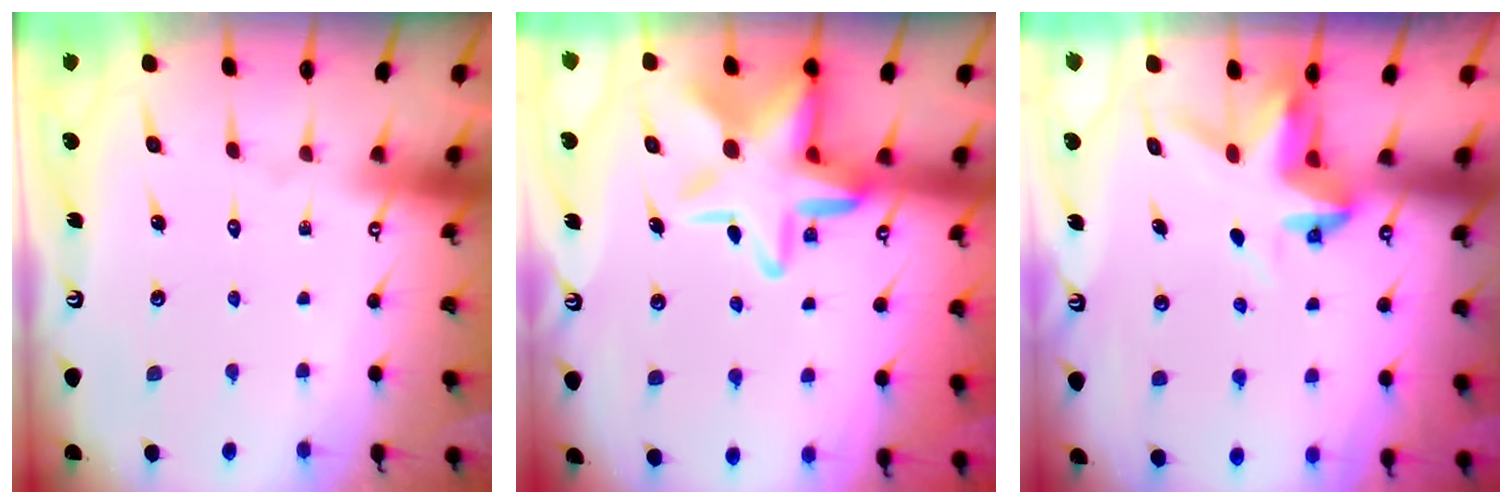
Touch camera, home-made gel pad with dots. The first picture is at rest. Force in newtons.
{"total": 15.9, "press": 15.8, "slide": 2.4}
{"total": 4.3, "press": 4.3, "slide": 0.2}